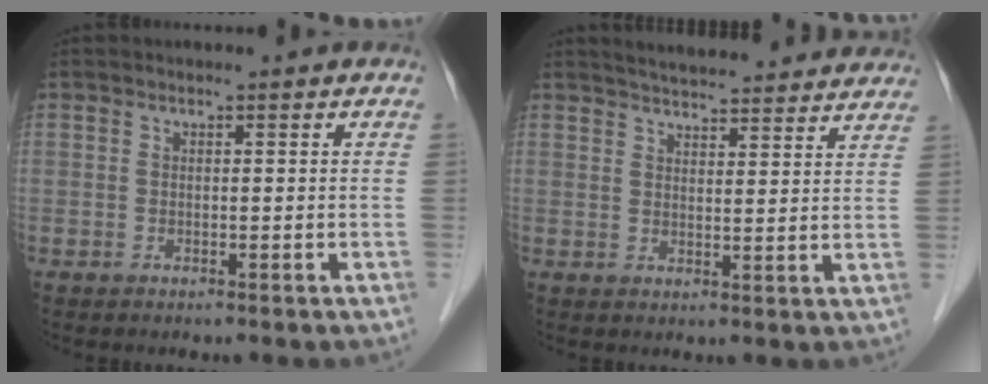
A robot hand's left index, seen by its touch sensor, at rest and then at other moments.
{"total": 17.3, "force": [16.1, 2.6, 5.7], "torque": [-0.073, 0.018, 0.201]}